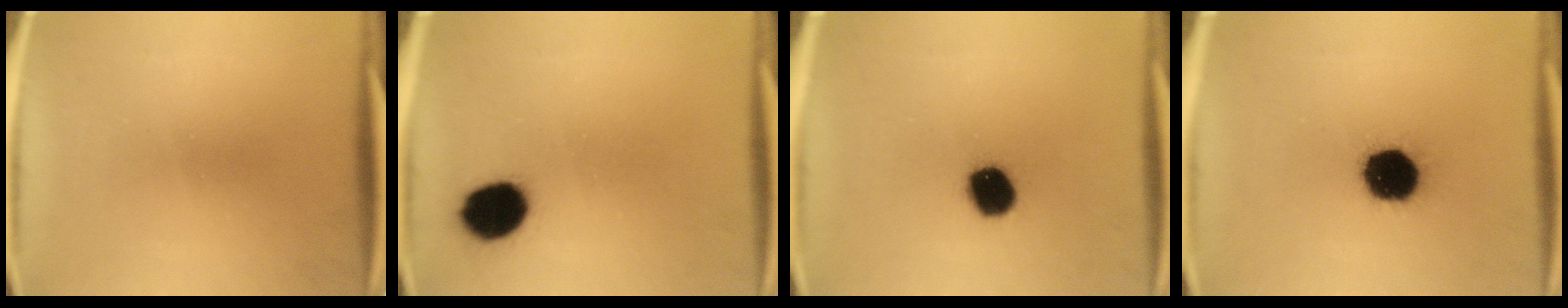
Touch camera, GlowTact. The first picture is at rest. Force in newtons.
{"total": 10.6}
{"total": 9.7}
{"total": 14.0}